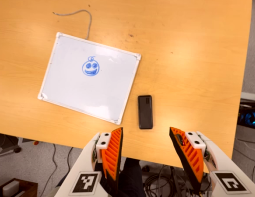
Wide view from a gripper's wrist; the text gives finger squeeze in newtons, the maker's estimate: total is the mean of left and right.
{"total": 0.0}